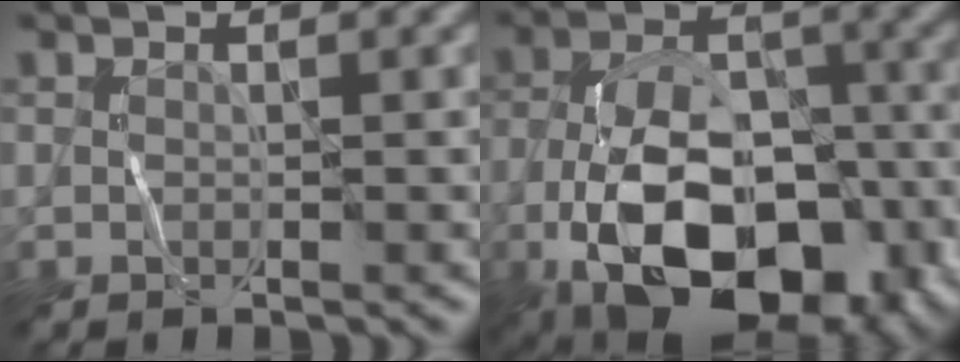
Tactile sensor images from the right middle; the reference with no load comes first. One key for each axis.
{"total": 14.0, "fx": -6.0, "fy": 7.6, "fz": 10.2, "tx": -0.165, "ty": -0.018, "tz": -0.099}